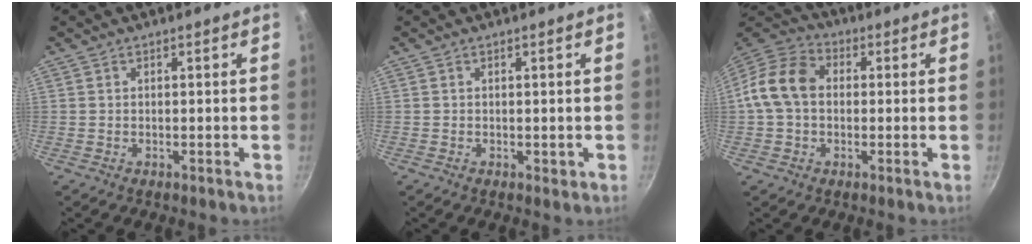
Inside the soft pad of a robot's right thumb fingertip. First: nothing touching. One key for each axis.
{"total": 0.6, "fx": 0.1, "fy": 0.5, "fz": 0.3, "tx": -0.001, "ty": -0.001, "tz": 0.001}
{"total": 11.5, "fx": 0.4, "fy": 8.7, "fz": 7.5, "tx": -0.119, "ty": 0.029, "tz": -0.013}